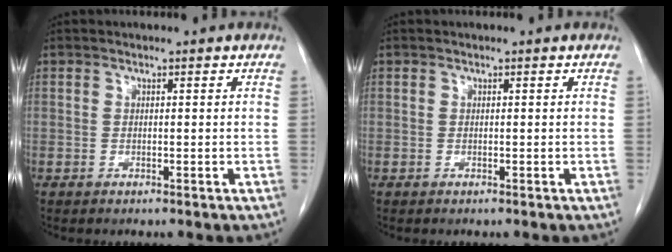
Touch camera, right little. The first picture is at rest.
{"total": 0.0}